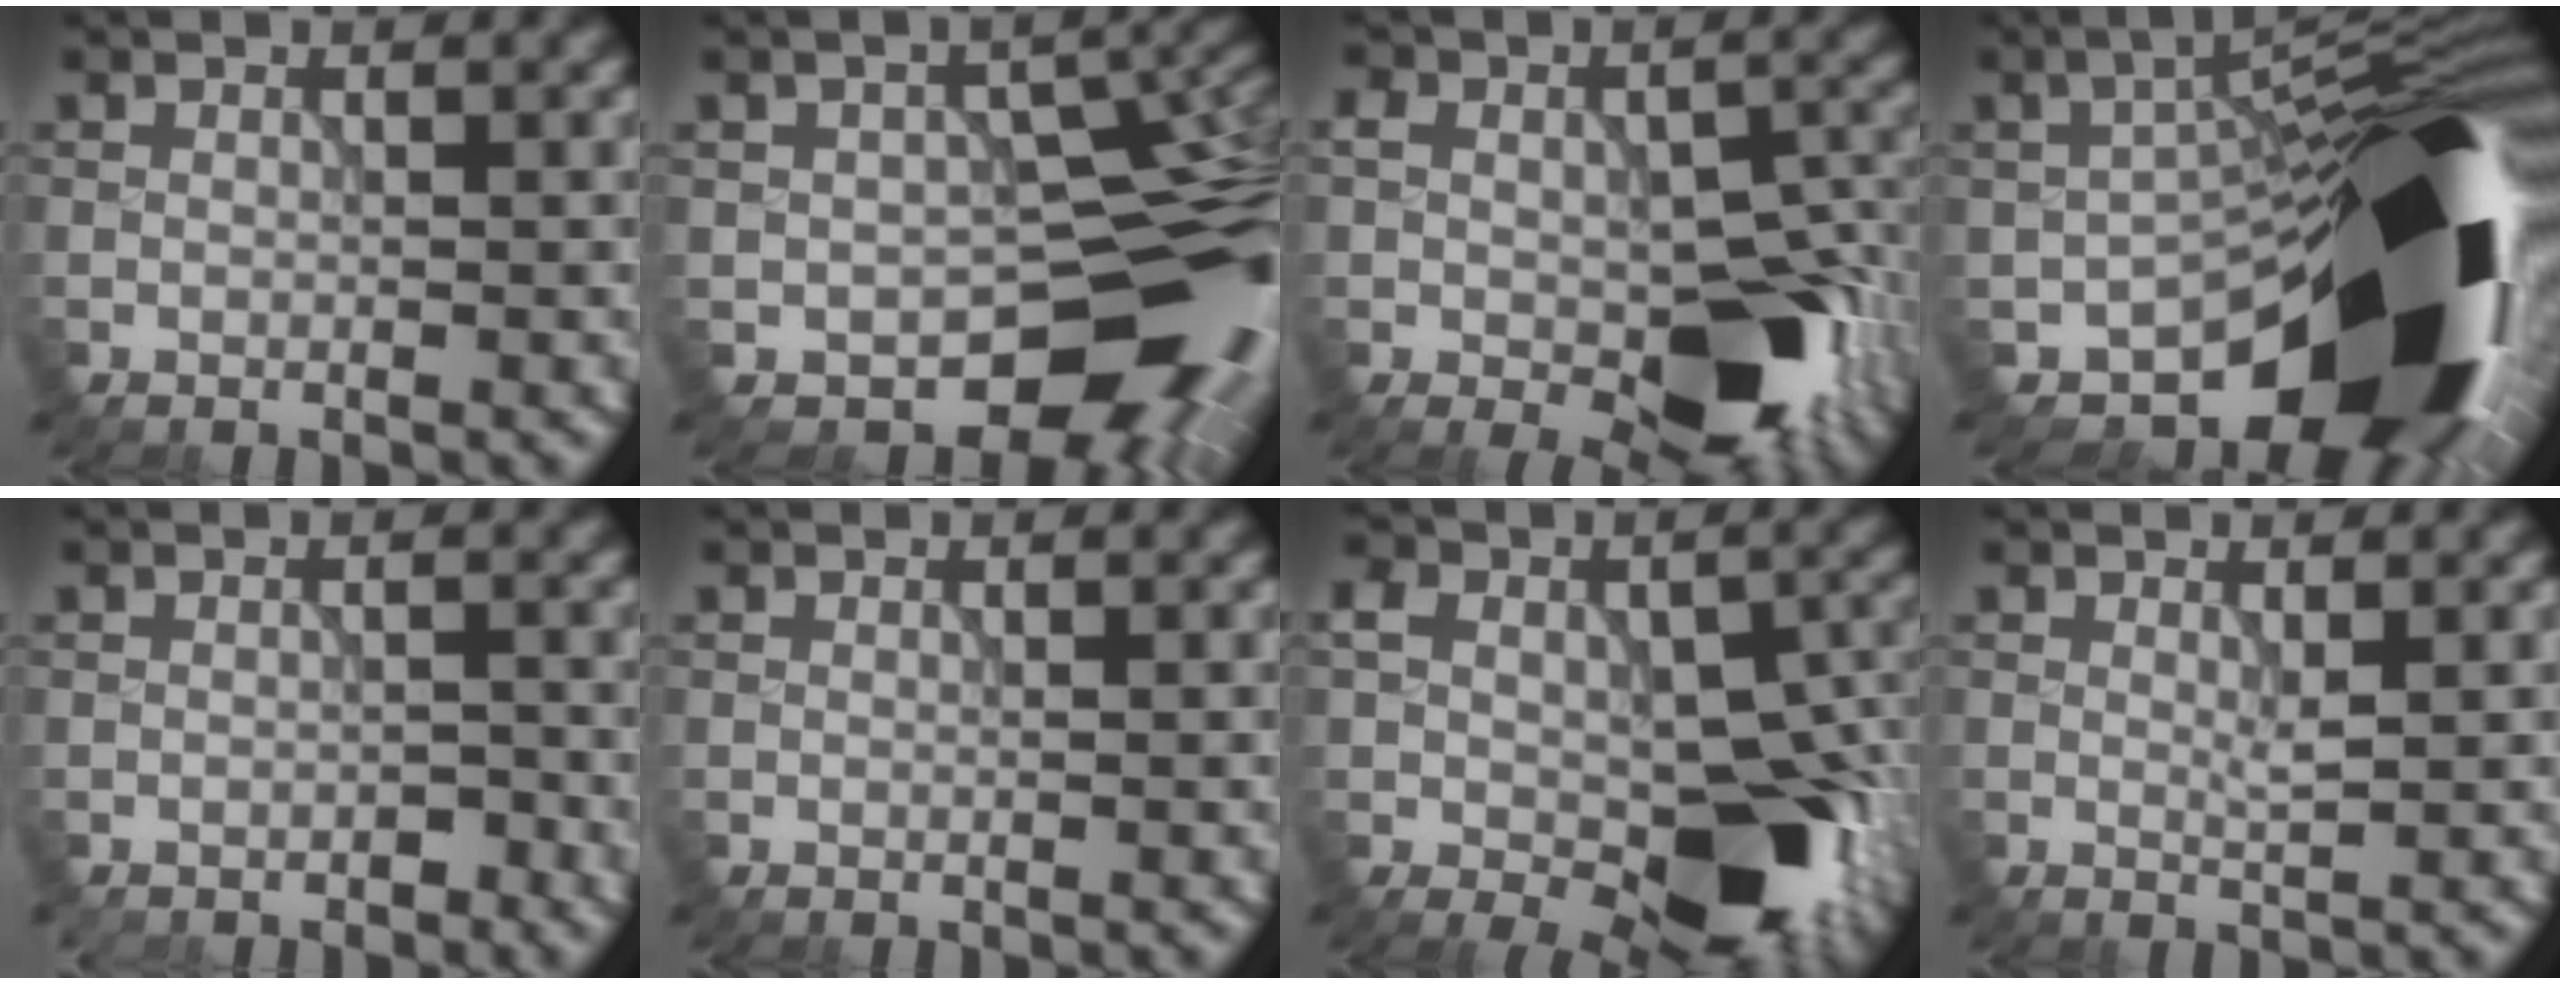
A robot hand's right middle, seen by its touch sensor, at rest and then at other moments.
{"total": 12.4, "force": [-3.9, 8.2, 8.4], "torque": [-0.076, -0.026, -0.046]}
{"total": 11.7, "force": [-3.2, 7.3, 8.6], "torque": [-0.133, -0.016, -0.044]}
{"total": 20.3, "force": [-8.8, 8.3, 16.3], "torque": [-0.200, -0.013, -0.146]}
{"total": 1.0, "force": [-0.9, 0.4, 0.2], "torque": [-0.003, -0.001, -0.016]}
{"total": 0.0}
{"total": 13.0, "force": [-2.5, 8.4, 9.6], "torque": [-0.151, -0.008, -0.039]}
{"total": 1.0, "force": [0.3, 0.0, 0.9], "torque": [-0.018, -0.003, 0.007]}